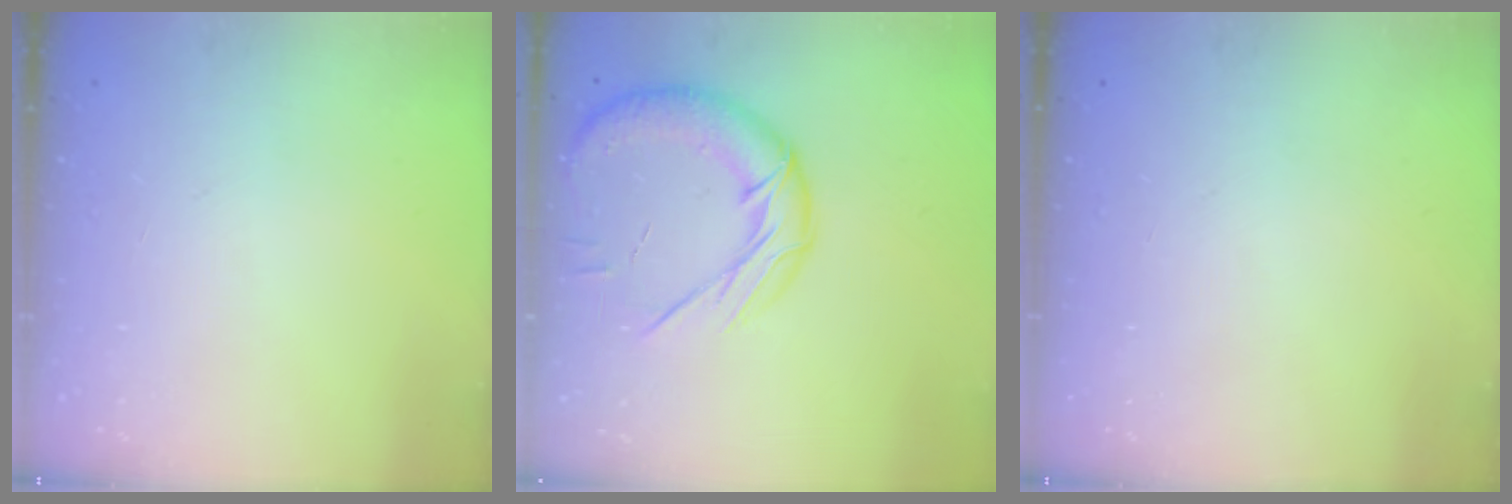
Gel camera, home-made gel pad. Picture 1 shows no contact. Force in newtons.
{"total": 18.4, "press": 18.2, "slide": 2.8}
{"total": 0.0}